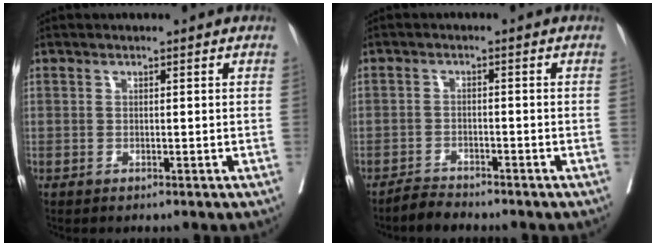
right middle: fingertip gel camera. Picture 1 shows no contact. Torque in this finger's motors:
{"motor_torque": [-0.07, -0.03, -0.06, -0.06]}